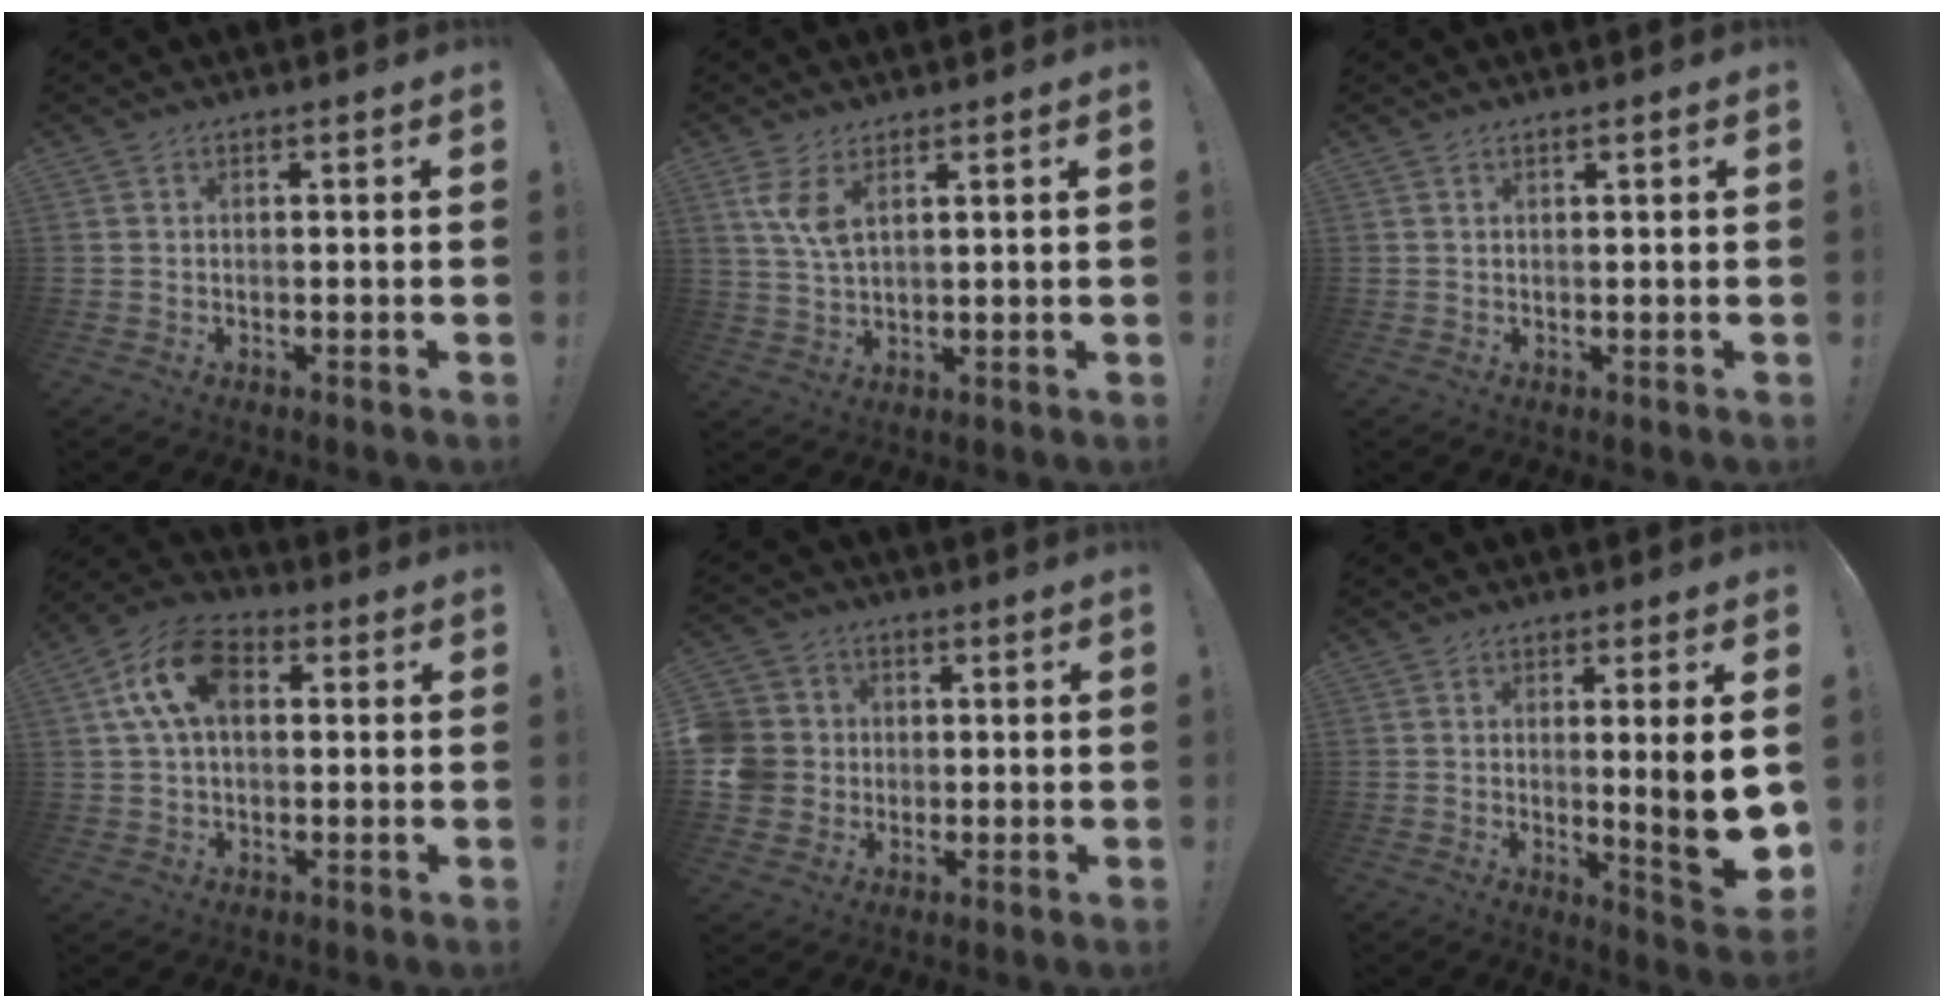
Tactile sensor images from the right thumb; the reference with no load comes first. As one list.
[{"total": 6.3, "force": [3.4, 2.0, 4.9], "torque": [-0.093, -0.020, 0.059]}, {"total": 0.9, "force": [0.7, -0.1, 0.7], "torque": [-0.014, 0.000, 0.012]}, {"total": 13.8, "force": [3.6, 8.6, 10.2], "torque": [-0.189, 0.011, 0.070]}, {"total": 9.4, "force": [0.1, 8.9, 3.1], "torque": [-0.072, 0.006, 0.006]}, {"total": 10.4, "force": [0.5, 0.4, 10.4], "torque": [-0.148, -0.020, 0.007]}]